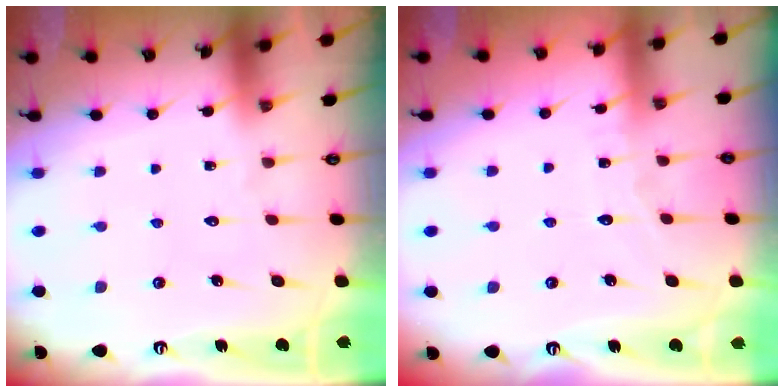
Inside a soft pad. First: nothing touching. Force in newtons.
{"total": 4.3, "press": 4.3, "slide": 0.1}